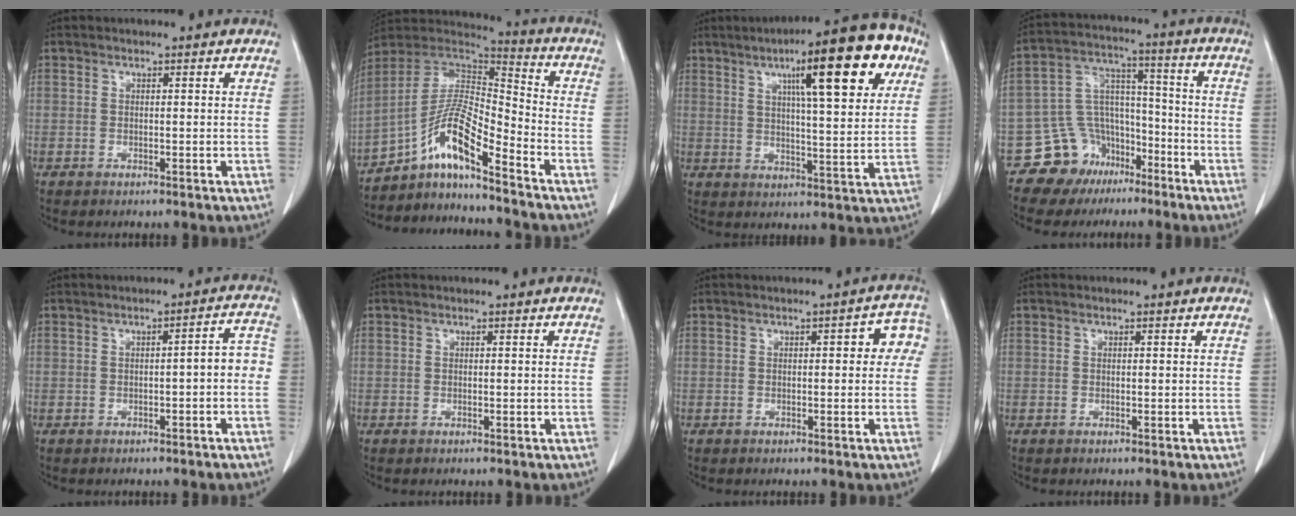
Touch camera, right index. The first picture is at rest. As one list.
[{"total": 12.4, "force": [-8.0, 1.6, 9.3], "torque": [-0.175, 0.022, -0.143]}, {"total": 17.7, "force": [8.1, 2.6, 15.5], "torque": [-0.213, 0.020, 0.111]}, {"total": 11.3, "force": [-7.1, 8.5, 1.9], "torque": [-0.035, 0.075, -0.112]}, {"total": 3.9, "force": [-1.0, 0.9, 3.7], "torque": [-0.041, 0.024, -0.013]}, {"total": 0.0}, {"total": 4.4, "force": [0.7, 1.8, 3.9], "torque": [-0.033, 0.025, 0.003]}, {"total": 0.0}]